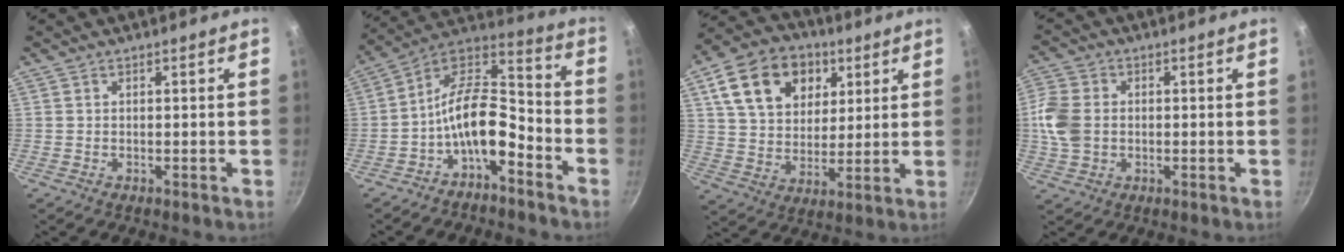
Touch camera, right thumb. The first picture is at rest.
{"total": 13.2, "force": [-5.7, 6.3, 10.1], "torque": [-0.165, 0.076, -0.112]}
{"total": 18.2, "force": [7.3, 13.2, 10.3], "torque": [-0.151, -0.007, 0.121]}
{"total": 8.4, "force": [0.0, 6.6, 5.3], "torque": [-0.103, 0.004, -0.007]}